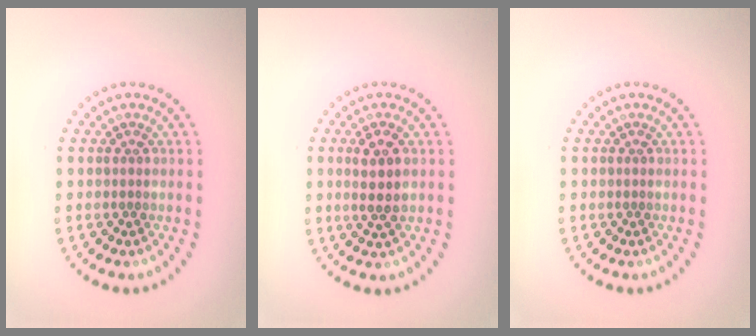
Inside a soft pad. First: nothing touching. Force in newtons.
{"total": 2.6, "press": 2.4, "slide": 1.0}
{"total": 0.0}